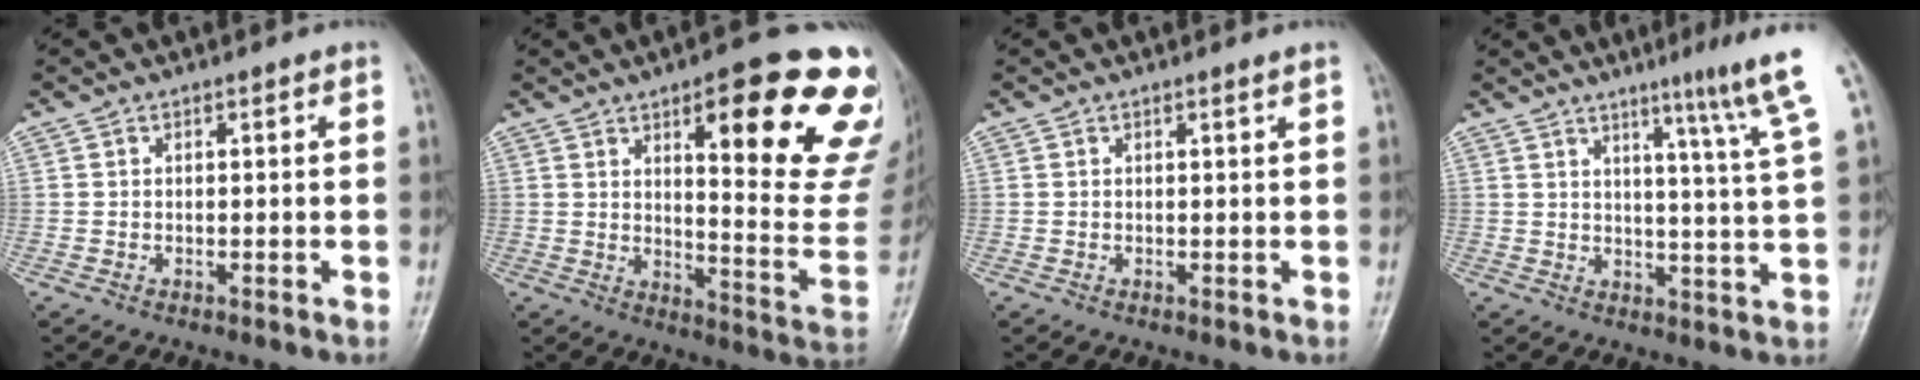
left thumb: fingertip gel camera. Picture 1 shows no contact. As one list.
[{"total": 24.2, "force": [12.5, 6.4, 19.7], "torque": [-0.208, -0.054, 0.168]}, {"total": 0.7, "force": [0.4, -0.3, 0.5], "torque": [-0.018, -0.007, 0.010]}, {"total": 10.9, "force": [6.7, -1.7, 8.4], "torque": [-0.113, -0.045, 0.084]}]